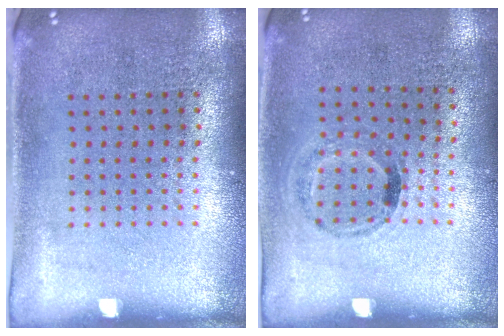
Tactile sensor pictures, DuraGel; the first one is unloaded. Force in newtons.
{"total": 1.1, "press": 0.7, "slide": 0.8}